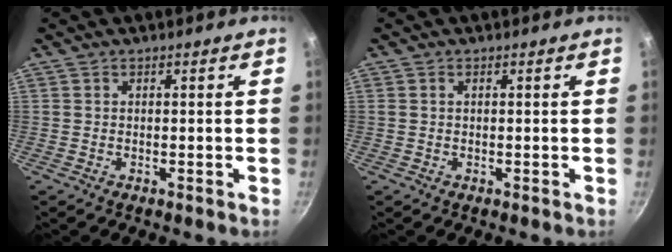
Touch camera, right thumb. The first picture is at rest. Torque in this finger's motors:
{"motor_torque": [0.57, -0.29, -0.42, 0.31, 0.05]}